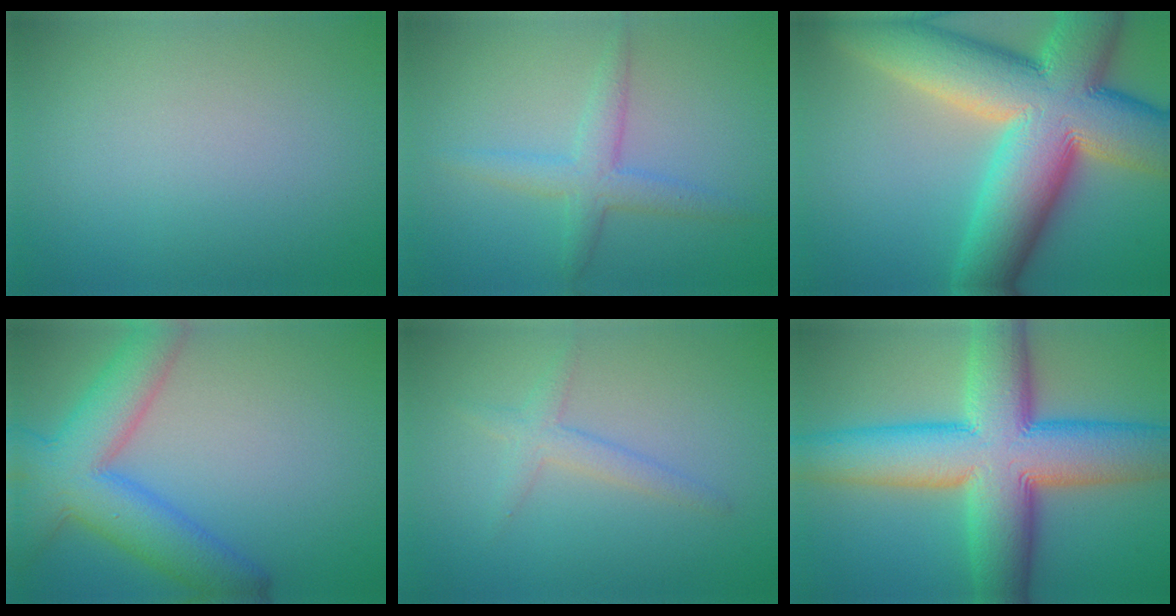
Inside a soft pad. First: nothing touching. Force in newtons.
{"total": 2.9, "press": 2.9, "slide": 0.2}
{"total": 17.3, "press": 17.3, "slide": 0.9}
{"total": 8.6, "press": 8.6, "slide": 0.4}
{"total": 2.0, "press": 2.0, "slide": 0.1}
{"total": 14.0, "press": 13.9, "slide": 0.5}